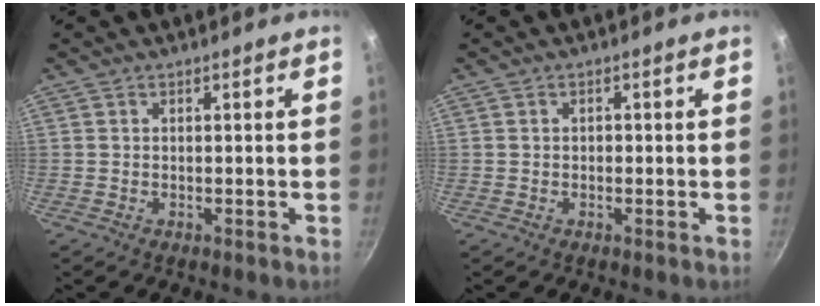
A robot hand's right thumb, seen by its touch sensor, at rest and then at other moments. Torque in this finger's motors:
{"motor_torque": [-0.46, 0.09, -0.50, 0.20, 0.01]}